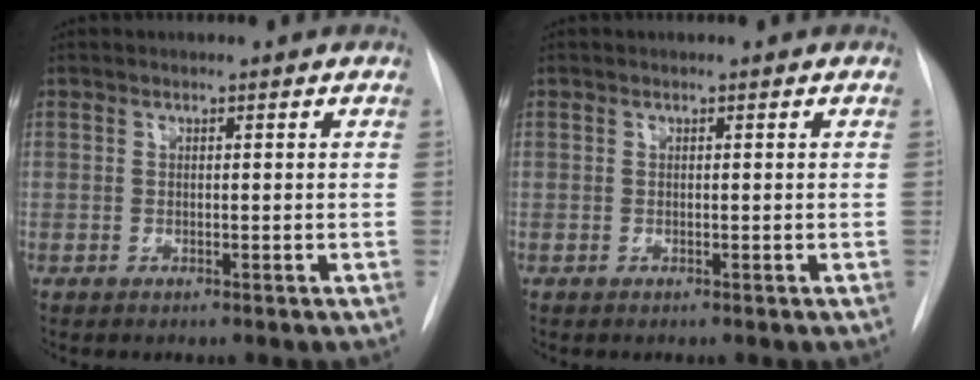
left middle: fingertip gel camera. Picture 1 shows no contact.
{"total": 0.0}